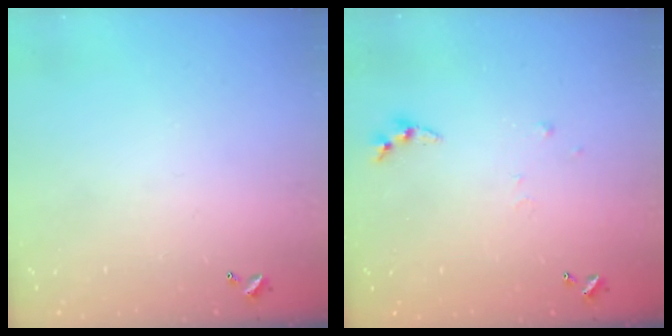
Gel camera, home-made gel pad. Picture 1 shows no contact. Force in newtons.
{"total": 4.9, "press": 4.9, "slide": 0.4}